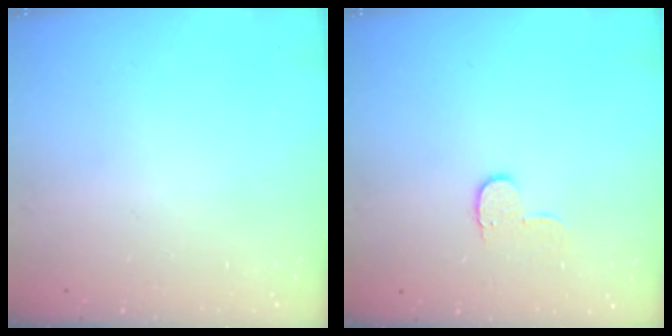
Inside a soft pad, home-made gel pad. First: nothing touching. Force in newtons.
{"total": 5.2, "press": 5.1, "slide": 0.6}